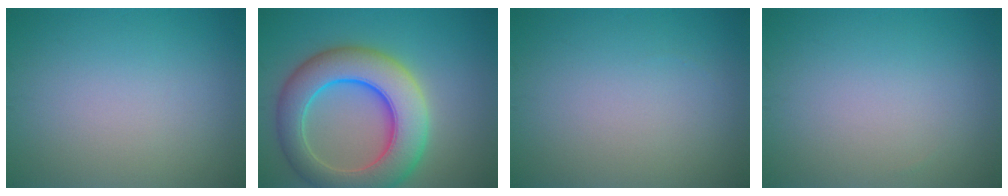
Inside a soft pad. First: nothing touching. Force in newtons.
{"total": 9.9, "press": 9.9, "slide": 0.5}
{"total": 0.0}
{"total": 0.0}